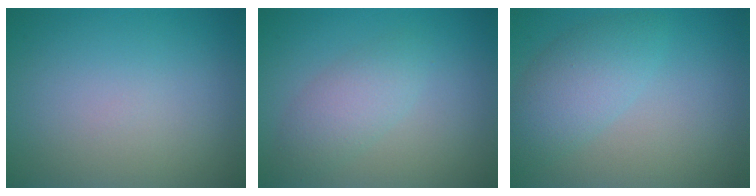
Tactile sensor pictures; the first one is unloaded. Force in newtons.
{"total": 2.8, "press": 2.8, "slide": 0.2}
{"total": 3.8, "press": 3.8, "slide": 0.2}